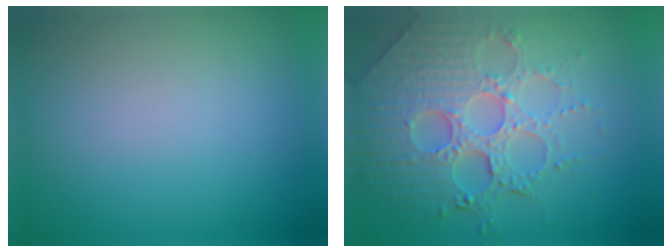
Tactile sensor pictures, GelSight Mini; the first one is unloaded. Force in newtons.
{"total": 8.2, "press": 6.0, "slide": 5.7}